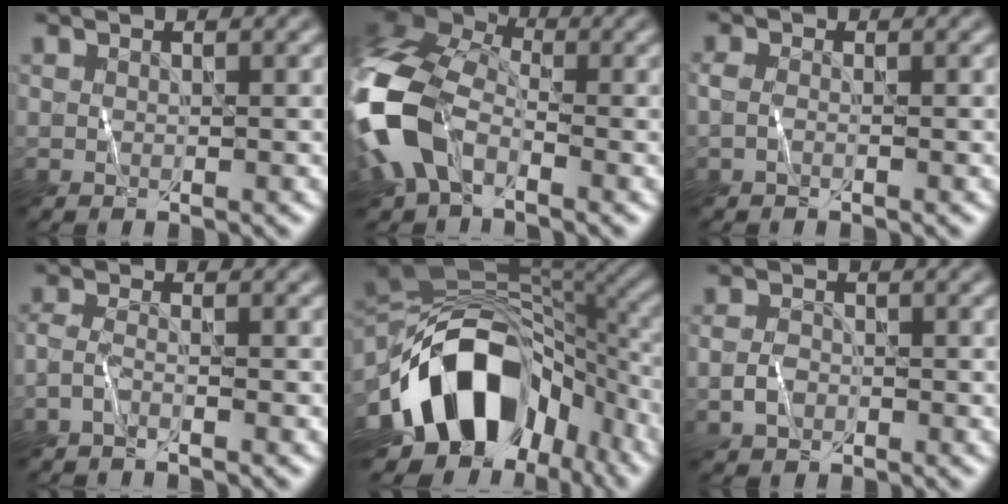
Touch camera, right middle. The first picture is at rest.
{"total": 11.4, "force": [-3.0, 7.2, 8.2], "torque": [-0.214, -0.004, -0.075]}
{"total": 0.7, "force": [-0.3, 0.3, 0.6], "torque": [-0.015, 0.003, -0.009]}
{"total": 1.4, "force": [-1.0, 0.2, 1.0], "torque": [-0.026, 0.001, -0.028]}
{"total": 15.9, "force": [-5.6, 10.0, 11.0], "torque": [-0.183, 0.008, -0.102]}
{"total": 1.7, "force": [-0.5, 1.3, 1.1], "torque": [-0.023, 0.003, -0.015]}